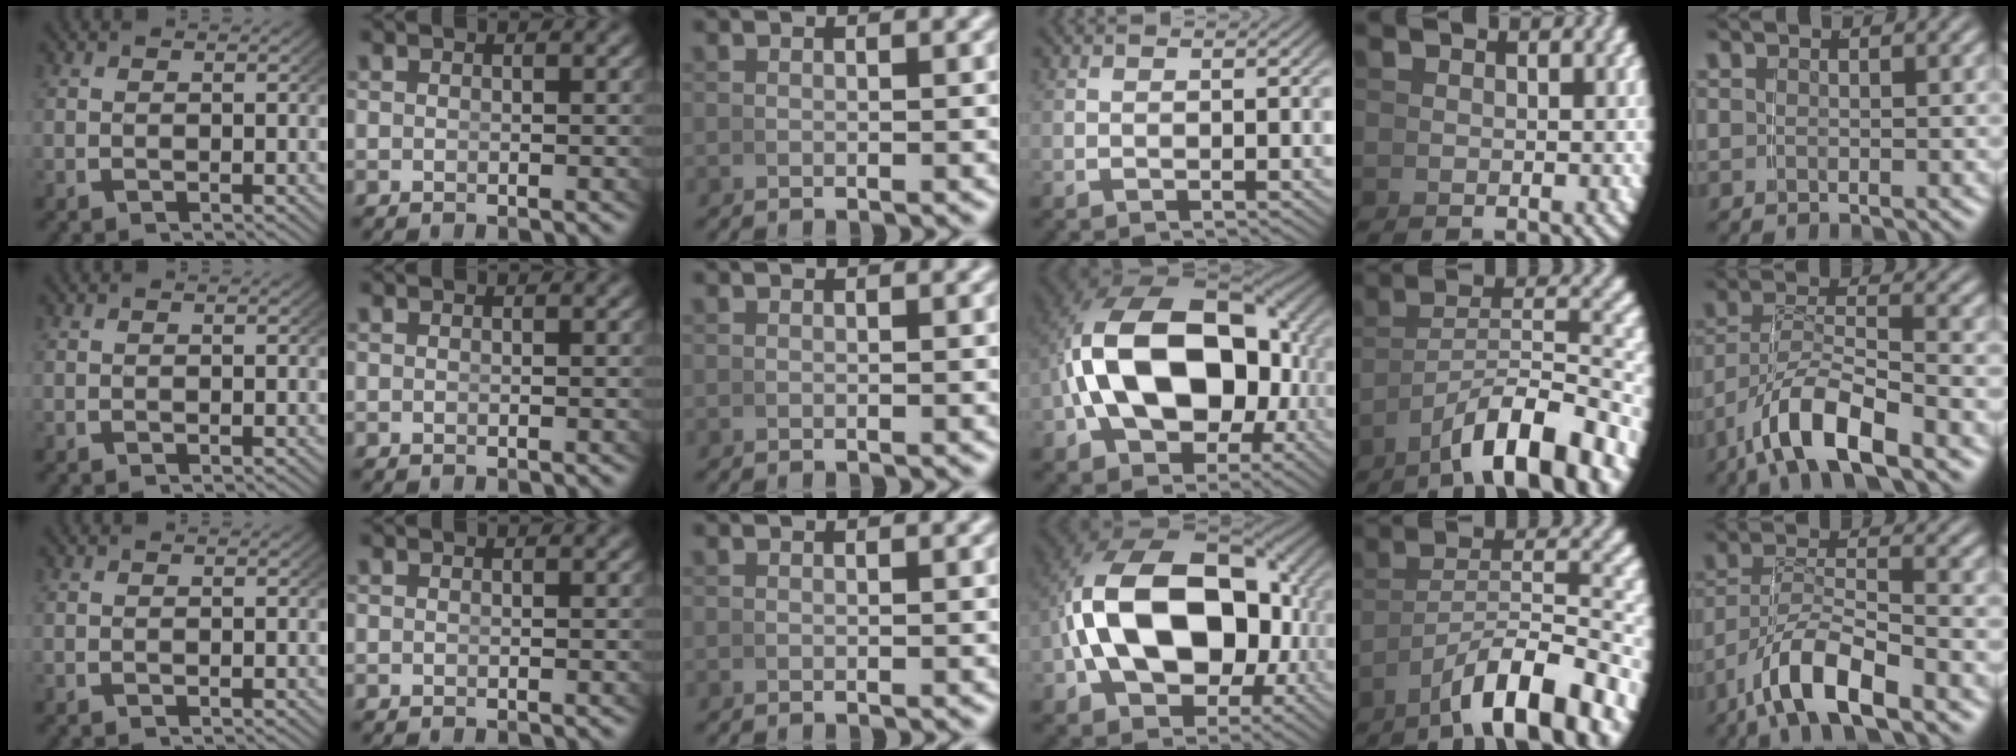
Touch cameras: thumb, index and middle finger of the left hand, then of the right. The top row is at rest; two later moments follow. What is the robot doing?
{"motion": "grasp_and_lifting", "object": "photo album"}